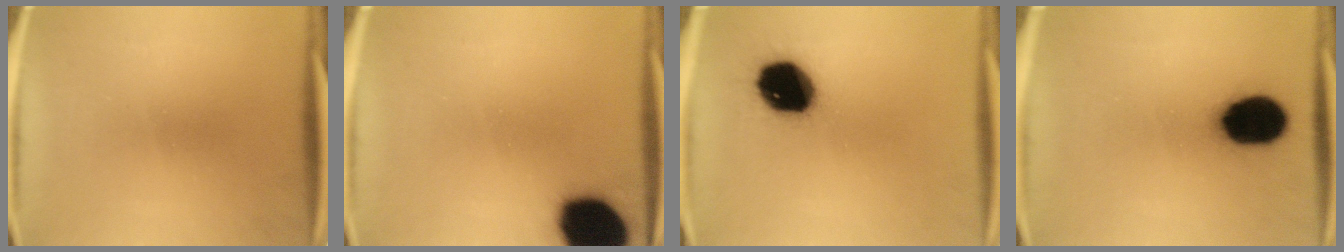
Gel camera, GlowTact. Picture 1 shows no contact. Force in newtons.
{"total": 19.3}
{"total": 16.3}
{"total": 15.6}